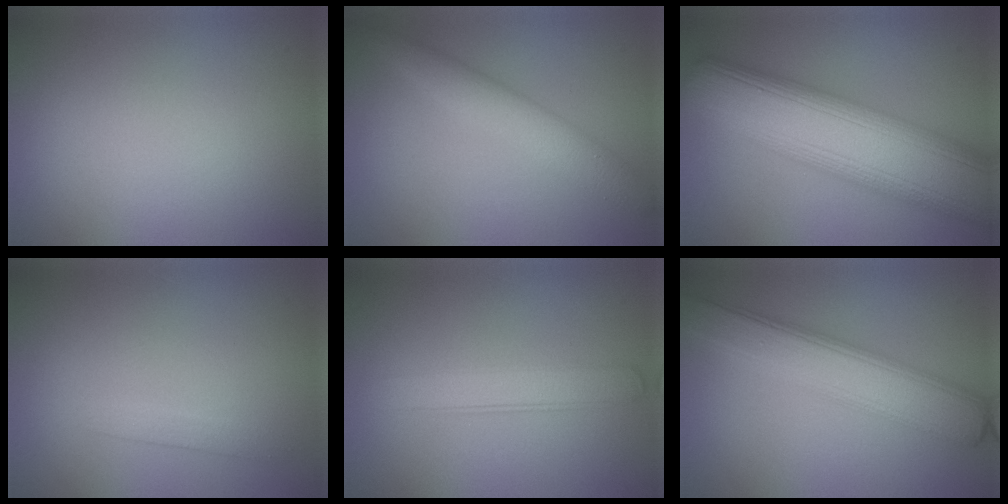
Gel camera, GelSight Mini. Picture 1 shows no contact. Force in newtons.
{"total": 3.7, "press": 3.7, "slide": 0.1}
{"total": 13.8, "press": 13.8, "slide": 0.4}
{"total": 1.3, "press": 1.3, "slide": 0.1}
{"total": 2.7, "press": 2.7, "slide": 0.1}
{"total": 6.3, "press": 6.3, "slide": 0.1}